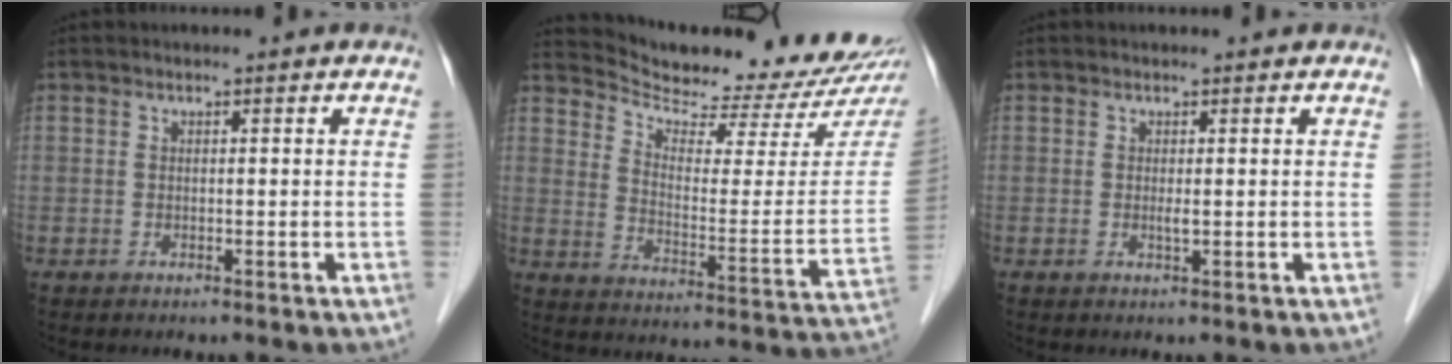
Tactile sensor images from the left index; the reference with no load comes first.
{"total": 19.2, "force": [18.0, 1.5, 6.4], "torque": [-0.102, -0.078, 0.242]}
{"total": 0.7, "force": [0.1, 0.1, 0.7], "torque": [-0.018, -0.004, 0.000]}